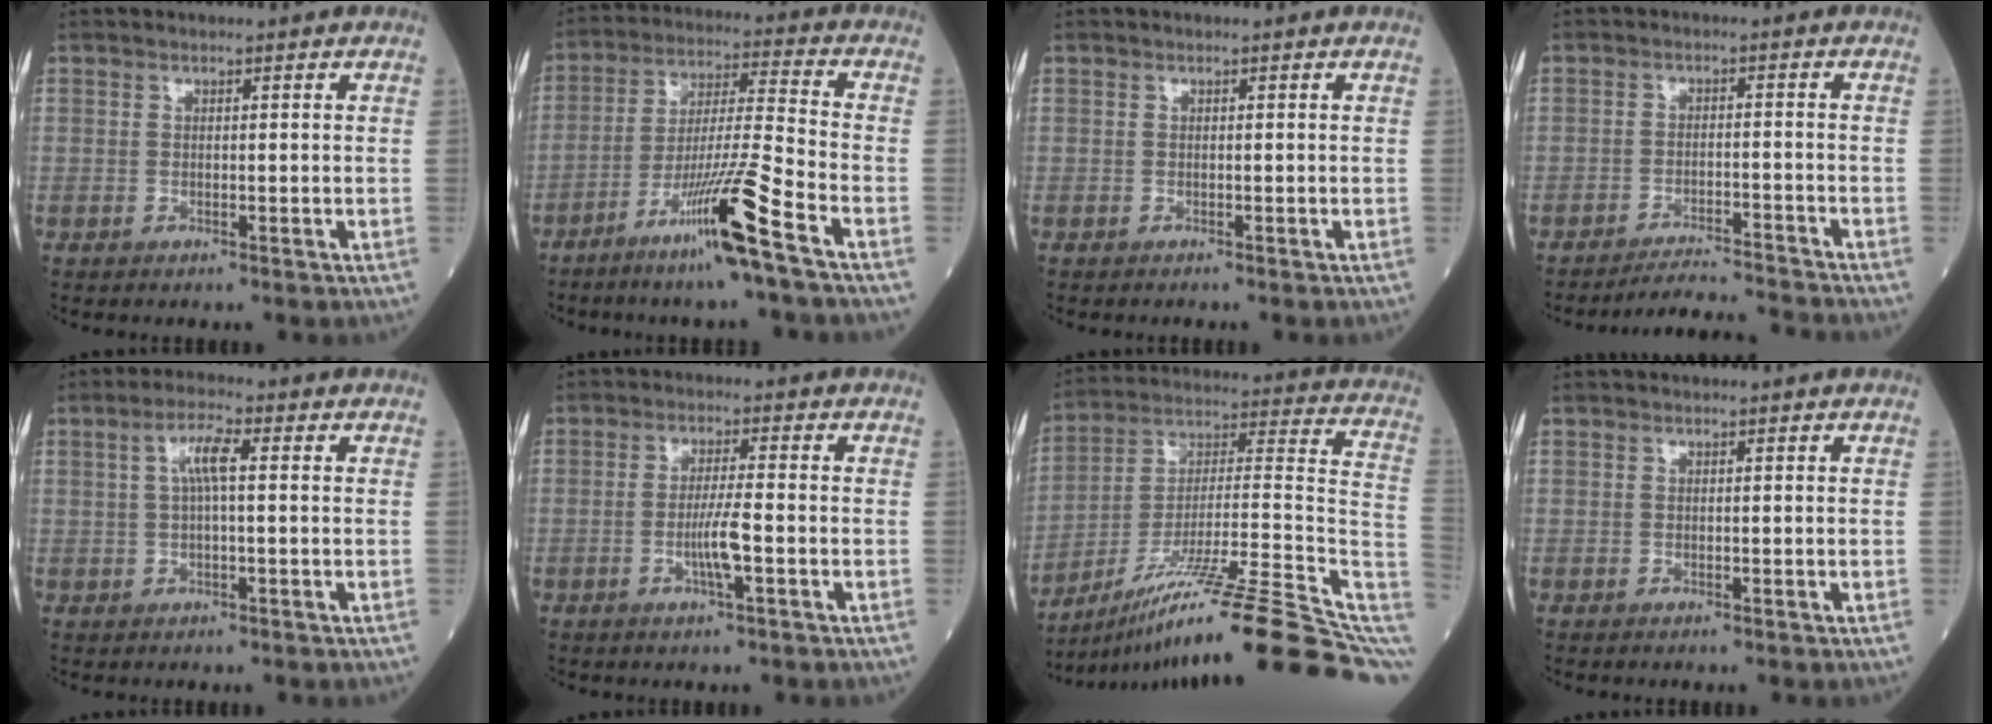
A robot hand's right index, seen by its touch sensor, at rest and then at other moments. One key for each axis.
{"total": 12.7, "fx": -7.4, "fy": -1.6, "fz": 10.2, "tx": -0.188, "ty": -0.024, "tz": -0.141}
{"total": 0.0}
{"total": 6.9, "fx": -6.8, "fy": -1.3, "fz": 0.0, "tx": -0.002, "ty": -0.001, "tz": -0.113}
{"total": 4.3, "fx": 0.8, "fy": 0.6, "fz": 4.2, "tx": -0.081, "ty": 0.013, "tz": 0.015}
{"total": 4.6, "fx": -1.4, "fy": 0.0, "fz": 4.4, "tx": -0.084, "ty": -0.005, "tz": -0.029}
{"total": 26.4, "fx": -16.7, "fy": 0.7, "fz": 20.4, "tx": -0.230, "ty": 0.031, "tz": -0.275}
{"total": 0.0}